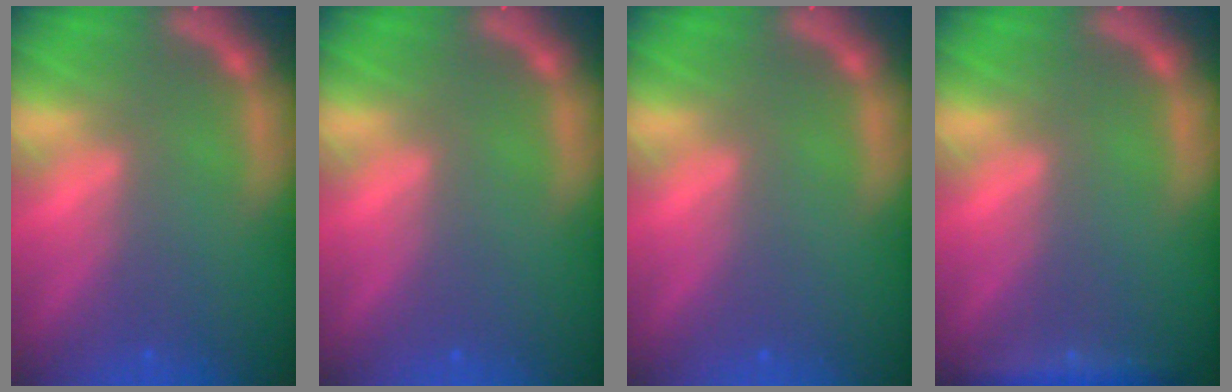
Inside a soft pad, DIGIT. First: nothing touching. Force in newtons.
{"total": 0.0}
{"total": 0.0}
{"total": 2.4}